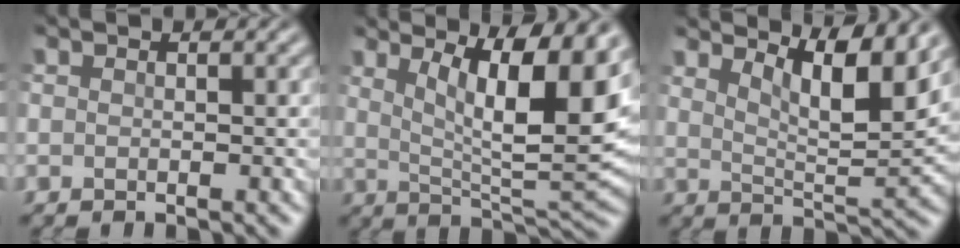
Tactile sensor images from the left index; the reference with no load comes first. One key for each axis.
{"total": 12.0, "fx": 4.3, "fy": 3.4, "fz": 10.6, "tx": -0.144, "ty": -0.011, "tz": 0.070}
{"total": 6.9, "fx": 4.4, "fy": 1.6, "fz": 5.0, "tx": -0.082, "ty": -0.006, "tz": 0.073}